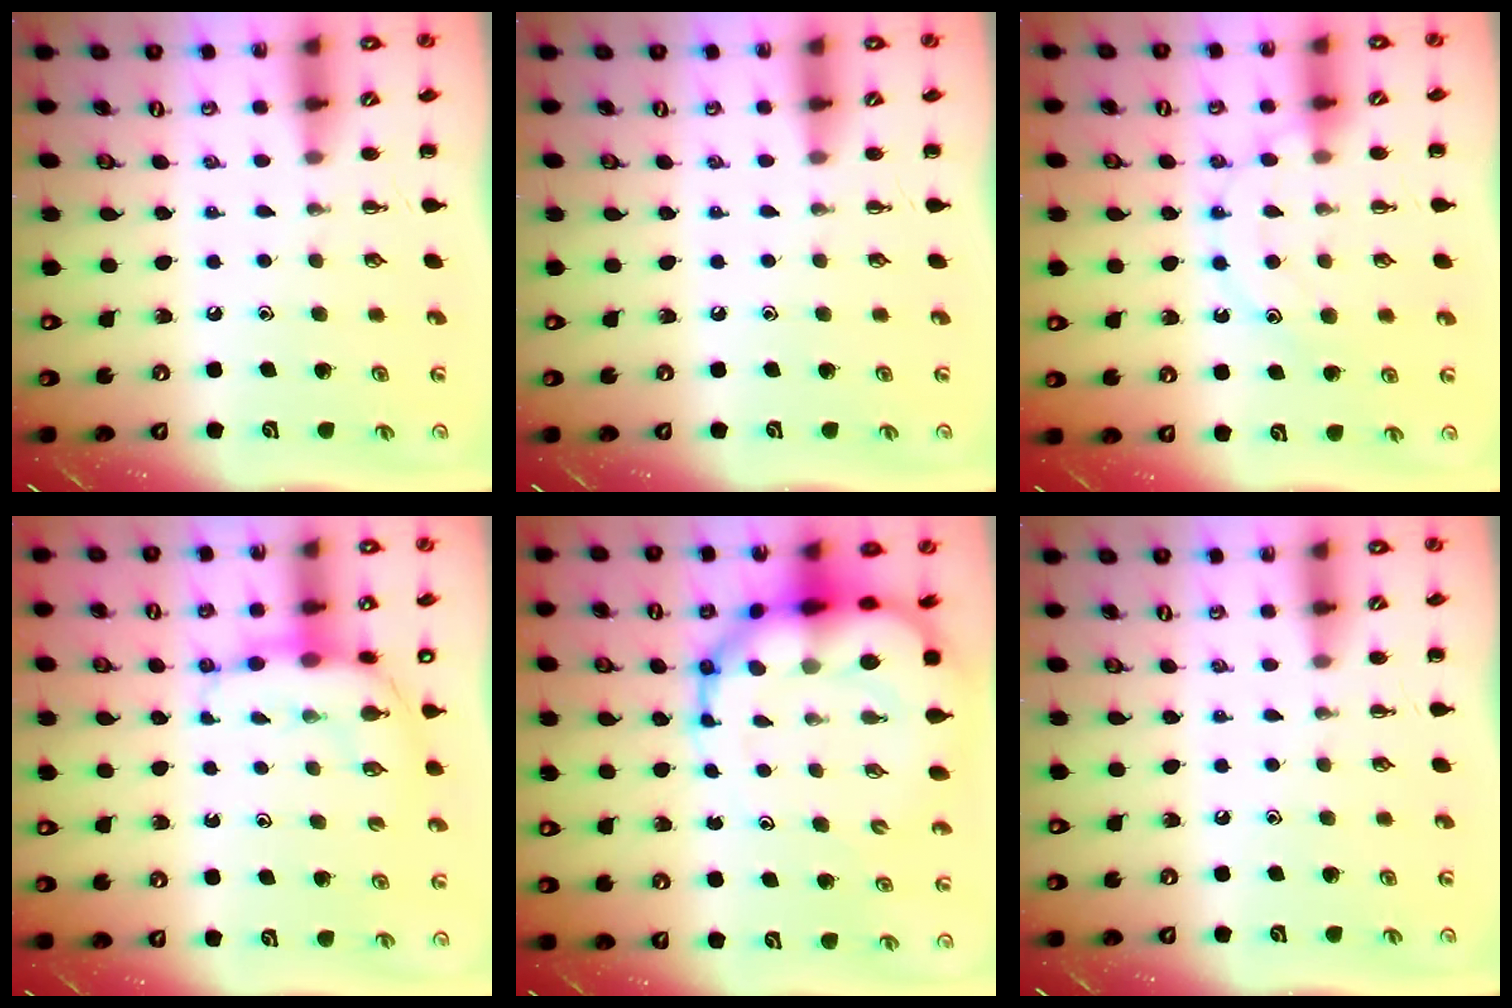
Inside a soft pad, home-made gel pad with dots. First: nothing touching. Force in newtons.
{"total": 0.0}
{"total": 12.4, "press": 12.4, "slide": 1.3}
{"total": 8.7, "press": 8.5, "slide": 1.6}
{"total": 15.1, "press": 14.6, "slide": 3.9}
{"total": 0.0}